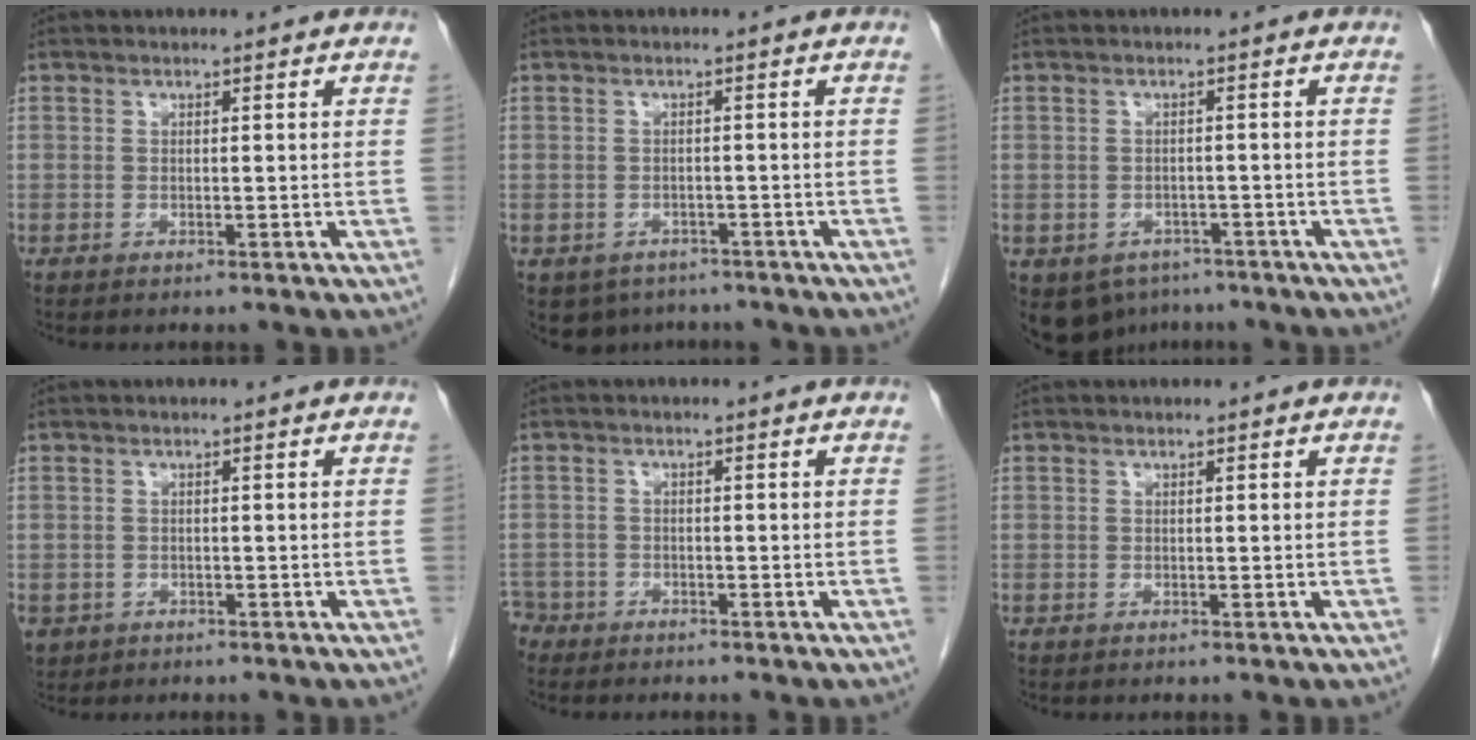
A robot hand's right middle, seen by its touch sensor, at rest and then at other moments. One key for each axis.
{"total": 5.5, "fx": -4.0, "fy": 3.7, "fz": 0.8, "tx": -0.007, "ty": 0.006, "tz": -0.053}
{"total": 8.6, "fx": -5.1, "fy": 6.4, "fz": 2.3, "tx": -0.054, "ty": -0.002, "tz": -0.062}
{"total": 3.1, "fx": -1.6, "fy": 2.5, "fz": 0.7, "tx": -0.016, "ty": -0.001, "tz": -0.023}
{"total": 3.2, "fx": -2.8, "fy": 1.6, "fz": -0.3, "tx": -0.002, "ty": 0.001, "tz": -0.056}
{"total": 0.0}